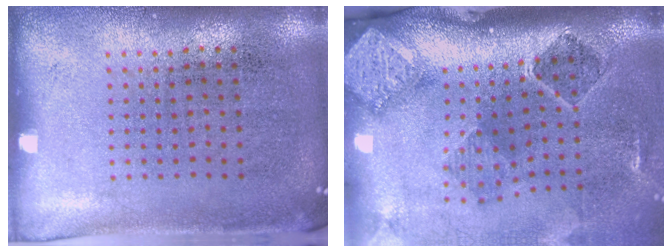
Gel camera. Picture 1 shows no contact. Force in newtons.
{"total": 3.0, "press": 1.9, "slide": 2.3}